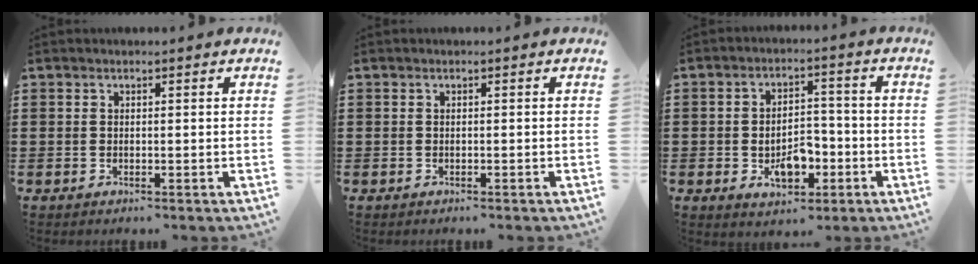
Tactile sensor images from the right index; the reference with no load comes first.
{"total": 0.0}
{"total": 6.7, "force": [-2.3, 3.8, 5.0], "torque": [-0.076, 0.003, -0.043]}